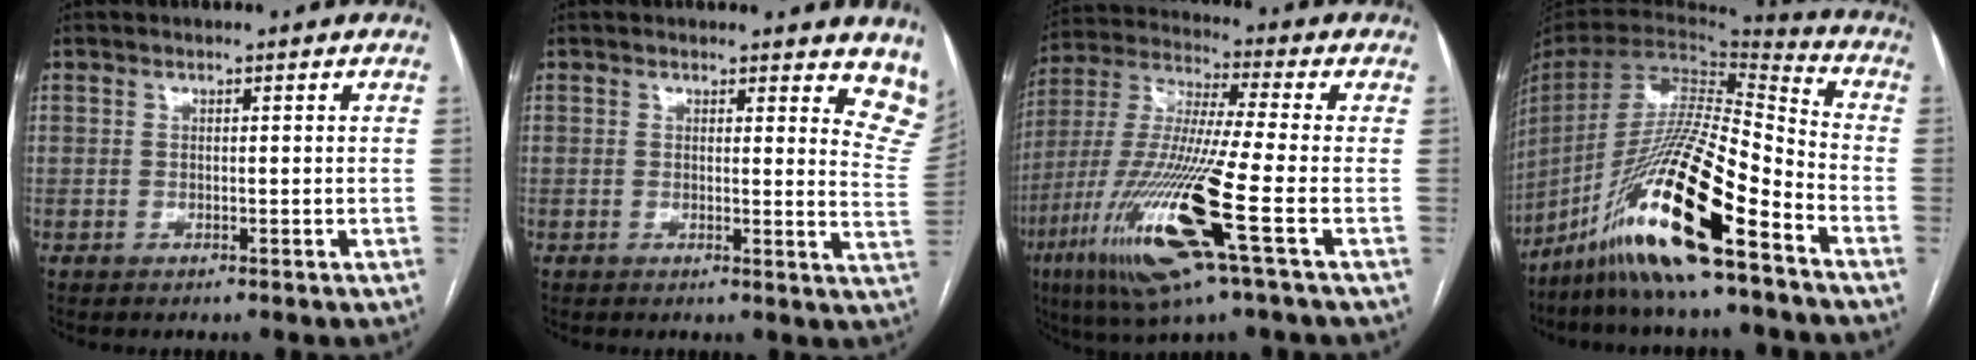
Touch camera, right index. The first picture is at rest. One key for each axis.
{"total": 8.9, "fx": 8.0, "fy": 2.5, "fz": 3.0, "tx": -0.001, "ty": -0.042, "tz": 0.050}
{"total": 18.9, "fx": -7.3, "fy": 0.3, "fz": 17.4, "tx": -0.385, "ty": -0.035, "tz": -0.144}
{"total": 22.2, "fx": -13.7, "fy": 1.8, "fz": 17.3, "tx": -0.354, "ty": -0.038, "tz": -0.259}